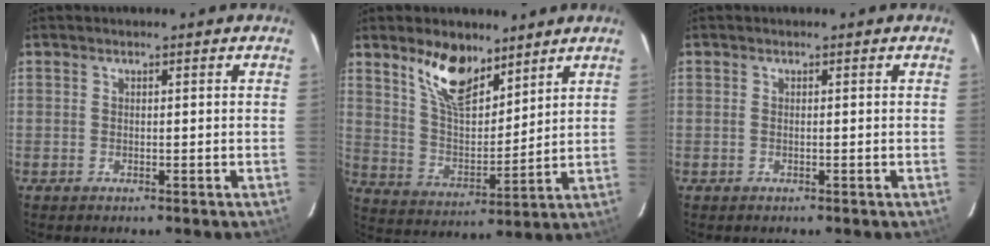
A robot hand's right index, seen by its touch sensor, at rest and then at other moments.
{"total": 12.1, "force": [8.4, 5.2, 7.0], "torque": [-0.123, -0.001, 0.160]}
{"total": 0.6, "force": [-0.1, 0.0, 0.6], "torque": [-0.012, 0.001, -0.004]}